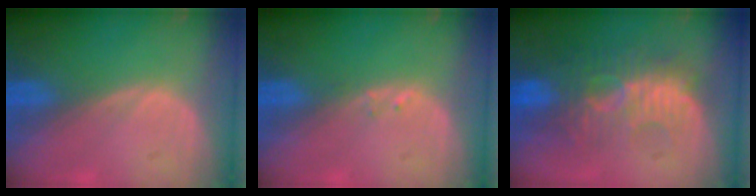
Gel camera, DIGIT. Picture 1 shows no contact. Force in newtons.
{"total": 0.6, "press": 0.6, "slide": 0.1}
{"total": 9.9, "press": 9.1, "slide": 3.7}